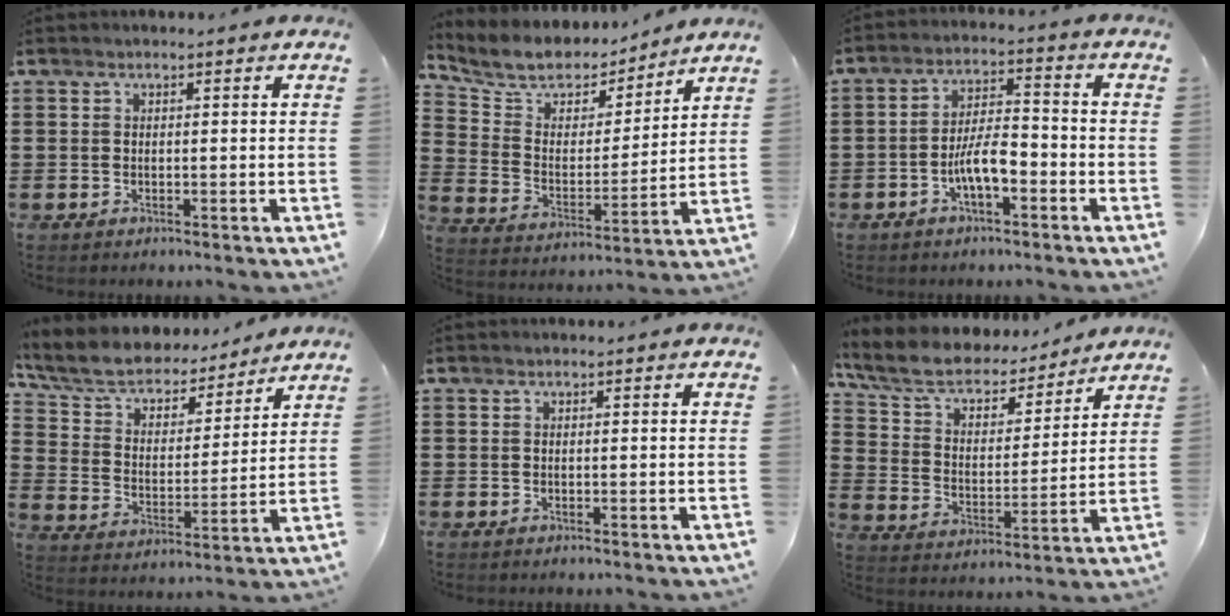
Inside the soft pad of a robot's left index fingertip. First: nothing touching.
{"total": 7.2, "force": [6.5, 3.0, 1.1], "torque": [-0.066, -0.042, 0.112]}
{"total": 6.3, "force": [-2.8, 2.2, 5.3], "torque": [-0.117, 0.007, -0.060]}
{"total": 6.8, "force": [6.1, 2.3, 2.0], "torque": [-0.069, -0.037, 0.104]}
{"total": 0.0}
{"total": 7.8, "force": [6.6, 2.8, 3.0], "torque": [-0.091, -0.038, 0.114]}